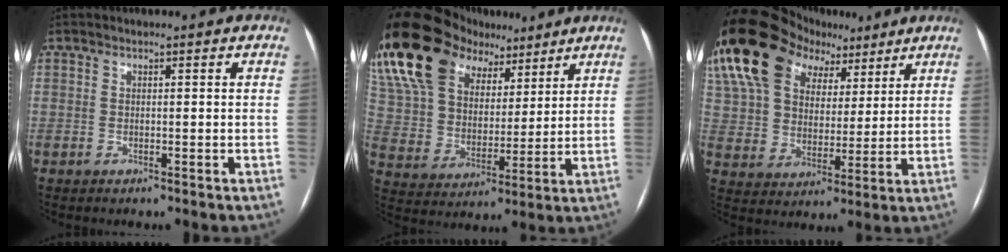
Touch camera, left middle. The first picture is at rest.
{"total": 25.9, "force": [16.6, 15.0, 13.2], "torque": [-0.308, 0.084, 0.298]}
{"total": 25.0, "force": [14.6, 15.7, 12.8], "torque": [-0.296, 0.096, 0.264]}